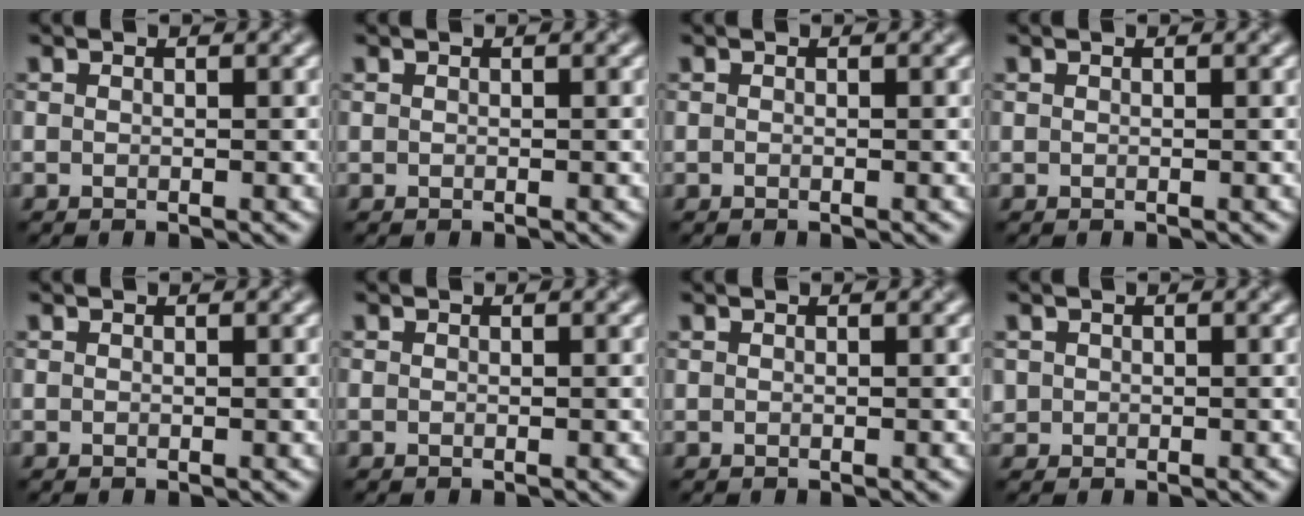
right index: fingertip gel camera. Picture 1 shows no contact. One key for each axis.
{"total": 0.0}
{"total": 0.0}
{"total": 0.0}
{"total": 0.0}
{"total": 0.0}
{"total": 0.0}
{"total": 0.8, "fx": 0.1, "fy": 0.7, "fz": -0.1, "tx": 0.009, "ty": 0.002, "tz": 0.001}